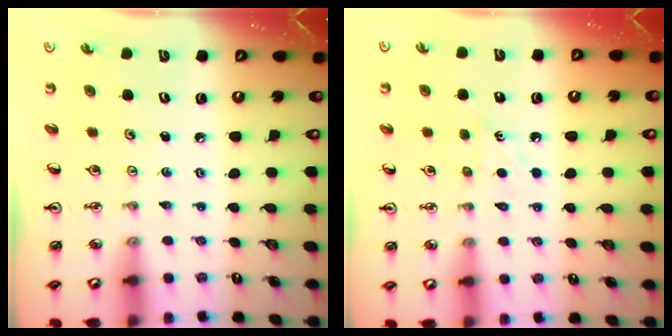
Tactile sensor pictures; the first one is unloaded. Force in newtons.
{"total": 5.1, "press": 5.0, "slide": 0.7}